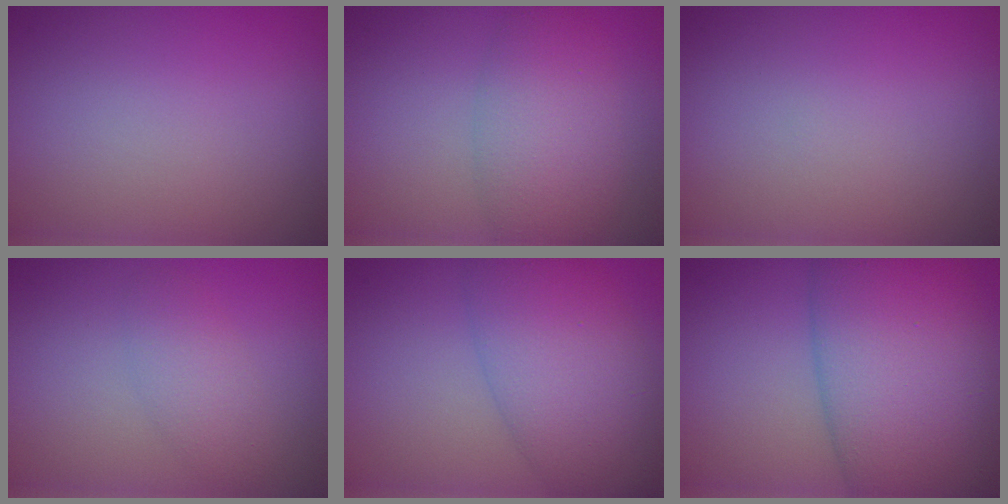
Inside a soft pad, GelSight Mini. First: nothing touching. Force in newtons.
{"total": 5.1, "press": 5.1, "slide": 0.4}
{"total": 0.0}
{"total": 2.2, "press": 2.2, "slide": 0.1}
{"total": 7.5, "press": 7.5, "slide": 0.3}
{"total": 12.6, "press": 12.6, "slide": 0.4}